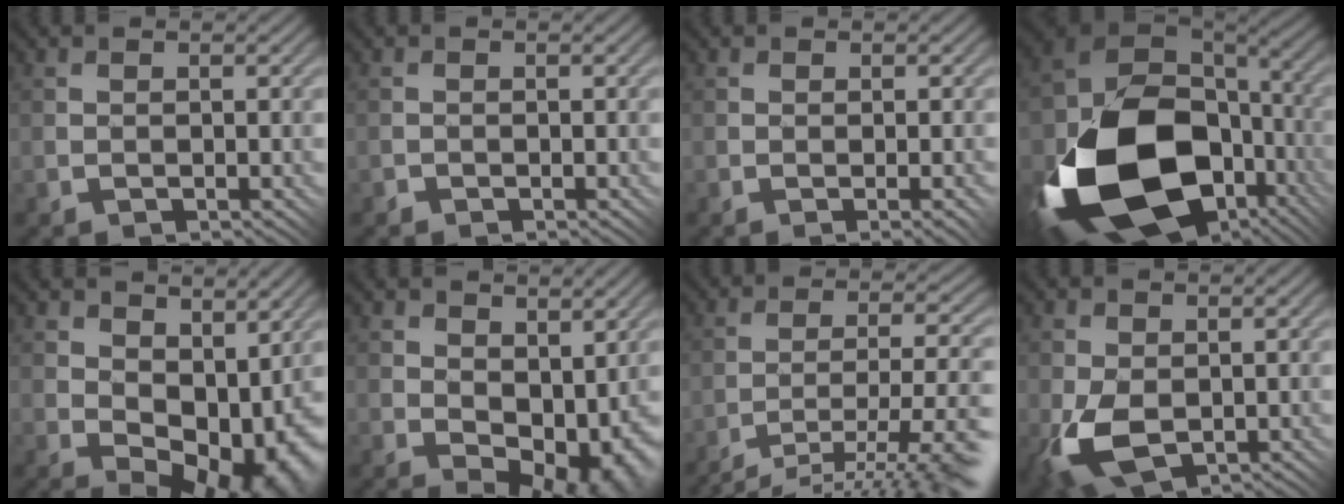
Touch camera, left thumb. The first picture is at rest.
{"total": 0.5, "force": [-0.4, 0.3, -0.2], "torque": [0.011, 0.009, -0.007]}
{"total": 0.9, "force": [-0.4, 0.3, 0.8], "torque": [-0.009, 0.000, -0.002]}
{"total": 20.3, "force": [-6.2, 13.9, 13.4], "torque": [-0.332, -0.057, -0.073]}
{"total": 9.9, "force": [1.6, 6.1, 7.7], "torque": [-0.114, -0.022, 0.043]}
{"total": 6.8, "force": [0.6, 4.1, 5.4], "torque": [-0.090, -0.018, 0.022]}
{"total": 13.9, "force": [-11.0, 1.8, 8.2], "torque": [-0.123, 0.010, -0.162]}
{"total": 7.6, "force": [-2.0, 4.6, 5.7], "torque": [-0.134, -0.022, -0.035]}